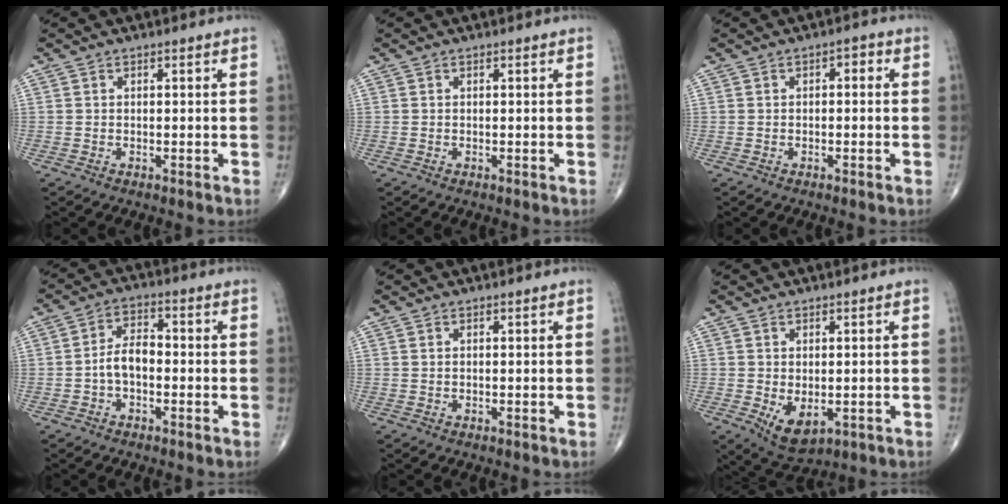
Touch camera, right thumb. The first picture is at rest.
{"total": 0.0}
{"total": 1.8, "force": [0.1, 1.1, 1.5], "torque": [-0.016, 0.010, -0.007]}
{"total": 5.5, "force": [-1.2, 3.2, 4.3], "torque": [-0.070, 0.025, -0.029]}
{"total": 0.0}
{"total": 5.7, "force": [-1.0, 3.3, 4.6], "torque": [-0.068, -0.007, 0.003]}